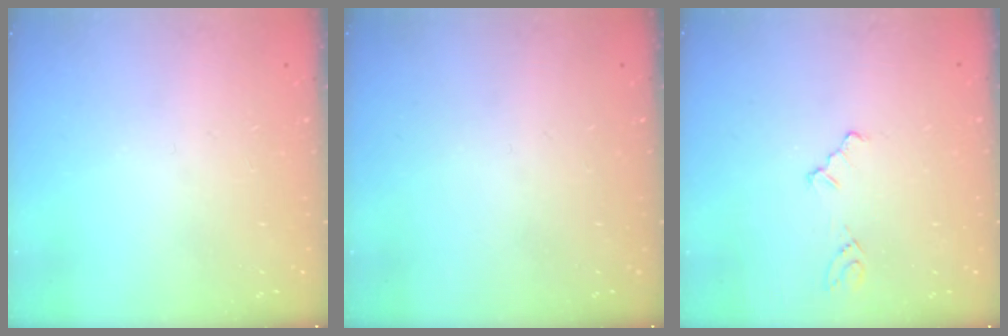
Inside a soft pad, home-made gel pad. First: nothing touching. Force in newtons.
{"total": 0.0}
{"total": 2.4, "press": 2.3, "slide": 0.4}